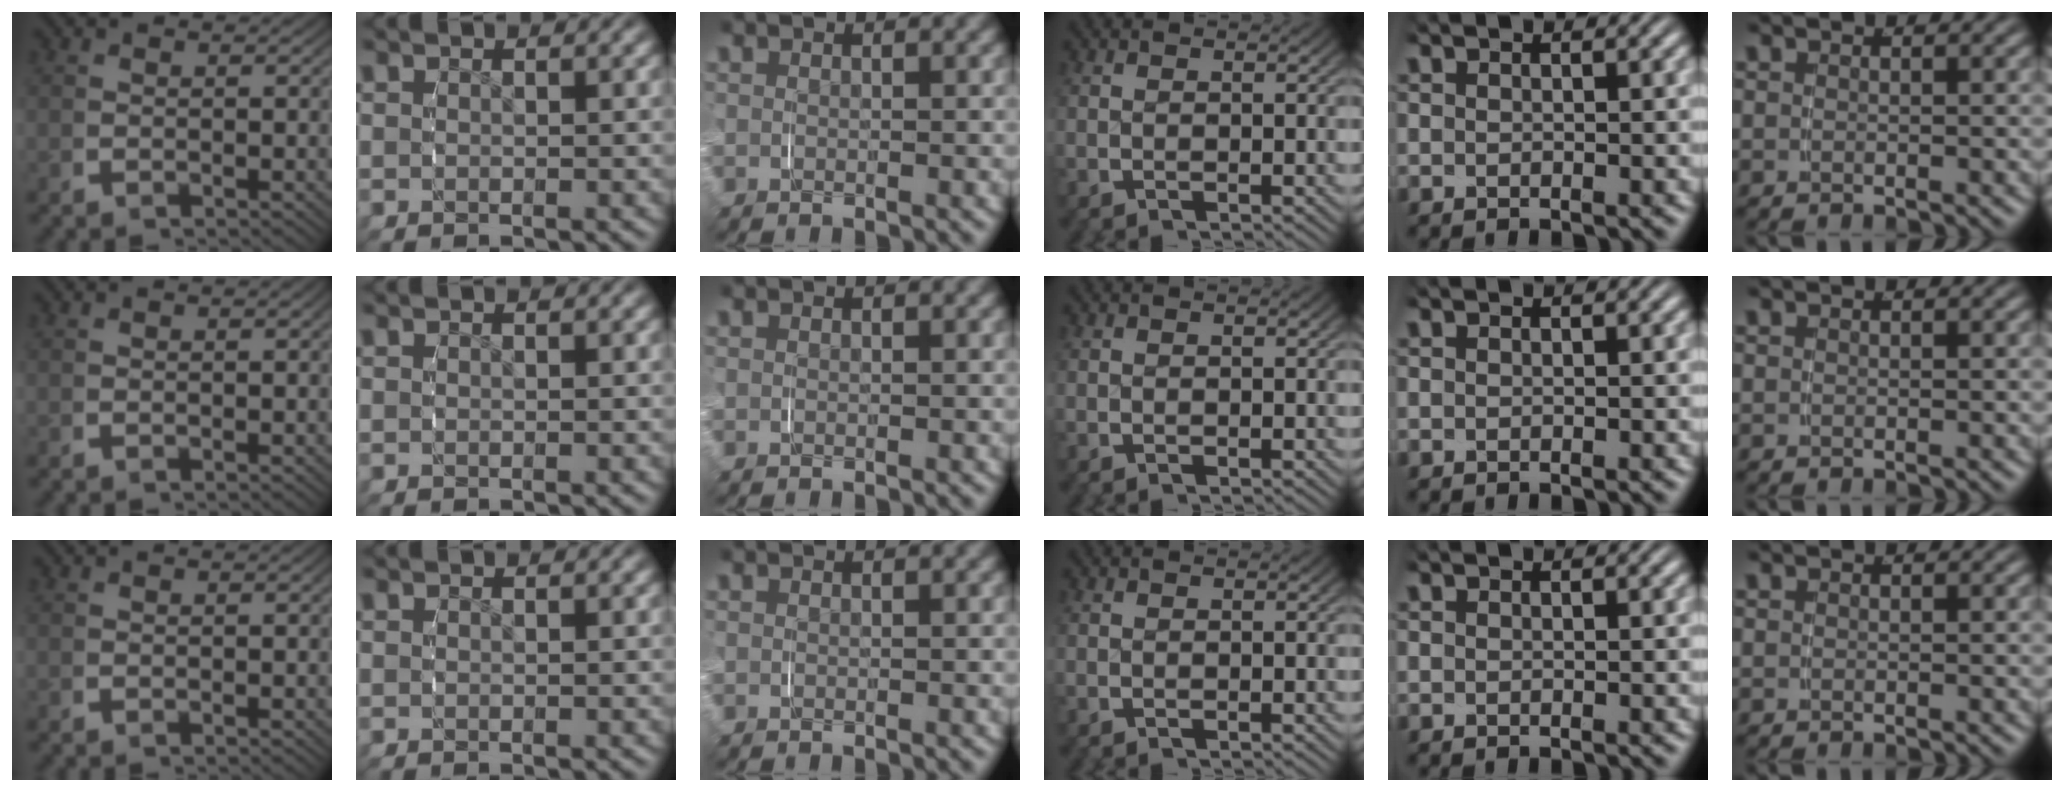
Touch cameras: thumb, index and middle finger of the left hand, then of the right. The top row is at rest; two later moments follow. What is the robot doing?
{"motion": "grasp_and_lifting", "object": "jewelry box"}